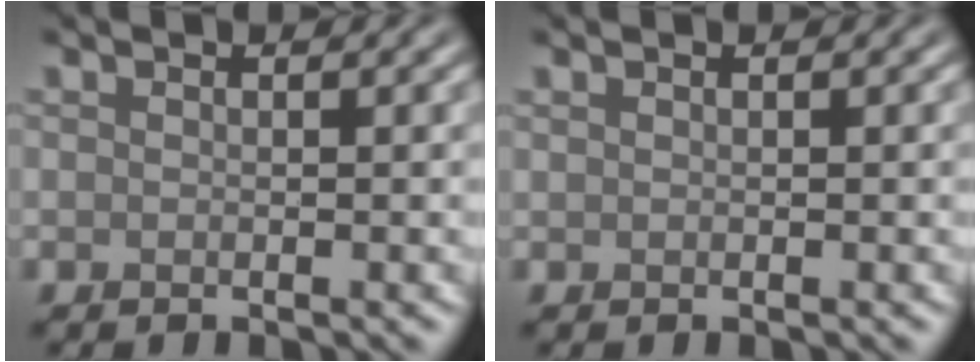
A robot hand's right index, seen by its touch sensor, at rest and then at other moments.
{"total": 0.0}